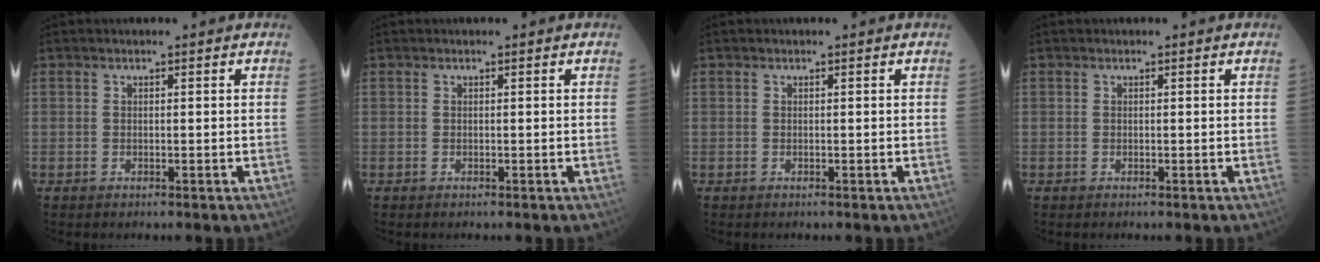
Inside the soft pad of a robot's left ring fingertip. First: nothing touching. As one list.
[{"total": 0.0}, {"total": 0.0}, {"total": 0.0}]